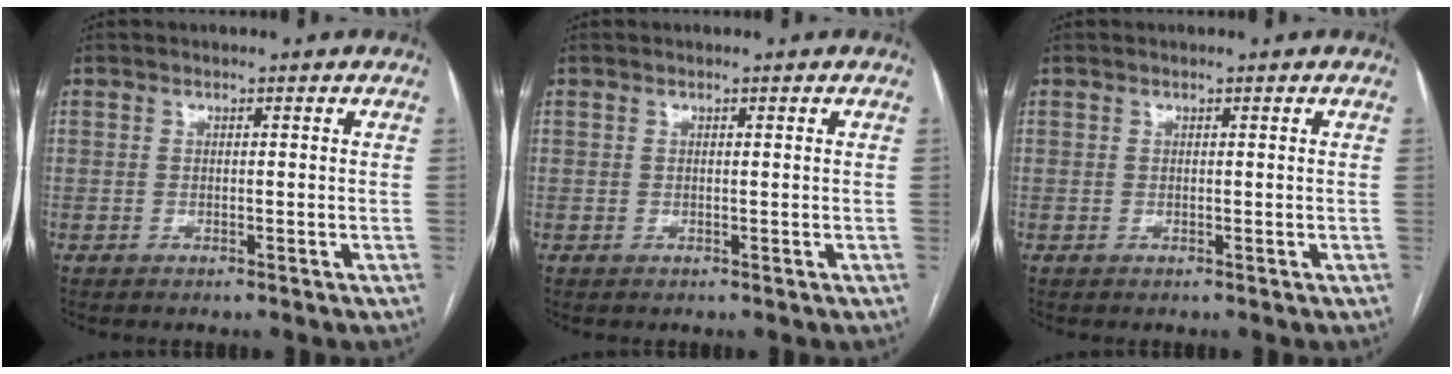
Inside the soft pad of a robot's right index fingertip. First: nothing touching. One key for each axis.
{"total": 0.0}
{"total": 0.0}